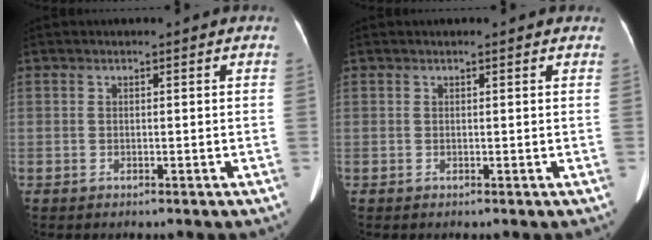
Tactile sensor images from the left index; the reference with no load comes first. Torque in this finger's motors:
{"motor_torque": [-0.47, 0.40, -0.33, -0.04]}